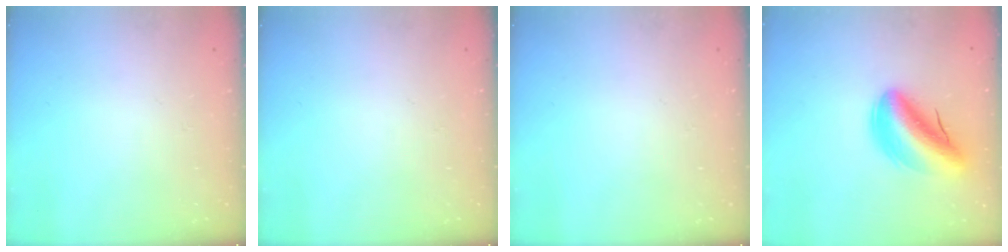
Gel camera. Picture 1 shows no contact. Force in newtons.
{"total": 0.0}
{"total": 0.0}
{"total": 11.0, "press": 10.5, "slide": 3.3}